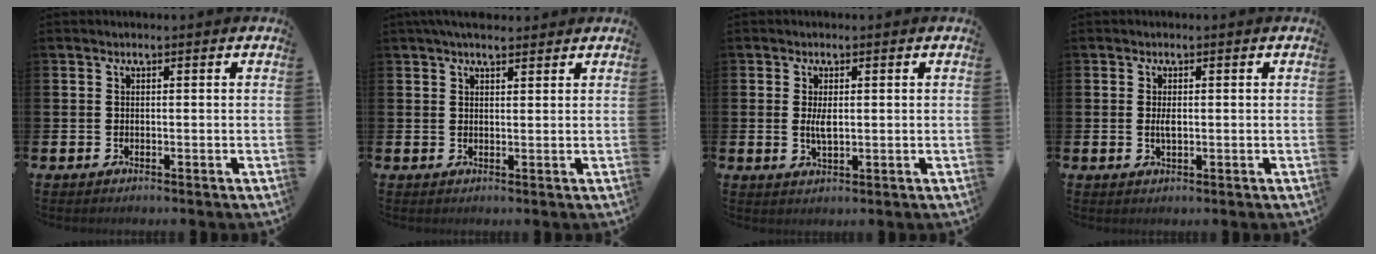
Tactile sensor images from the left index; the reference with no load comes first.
{"total": 3.6, "force": [3.1, 1.0, 1.3], "torque": [-0.023, -0.008, 0.055]}
{"total": 2.7, "force": [0.3, 1.0, 2.4], "torque": [-0.039, -0.001, 0.002]}
{"total": 1.7, "force": [0.1, 0.6, 1.6], "torque": [-0.029, 0.002, -0.001]}